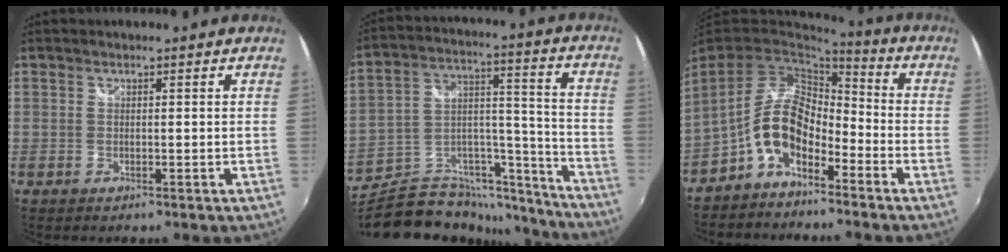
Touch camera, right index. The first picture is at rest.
{"total": 21.1, "force": [-17.1, 9.9, 7.5], "torque": [-0.122, 0.064, -0.252]}
{"total": 10.1, "force": [-5.4, 5.1, 6.8], "torque": [-0.137, 0.013, -0.104]}